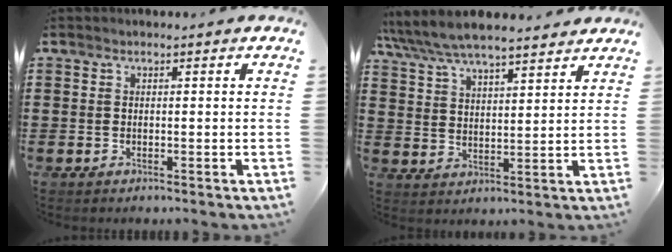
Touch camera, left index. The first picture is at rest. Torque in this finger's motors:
{"motor_torque": [2.14, 0.00, 0.15, -0.04]}